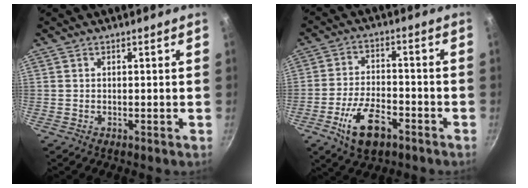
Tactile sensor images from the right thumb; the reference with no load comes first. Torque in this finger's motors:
{"motor_torque": [1.69, 1.18, 1.55, -1.01, 0.50]}